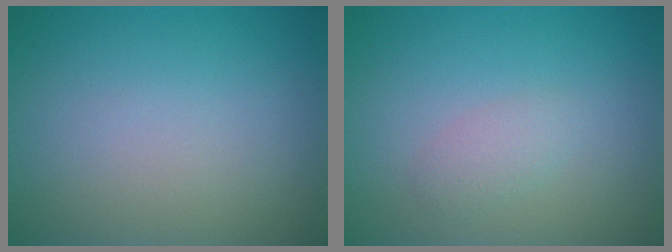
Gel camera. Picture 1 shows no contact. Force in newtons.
{"total": 1.4, "press": 1.4, "slide": 0.1}